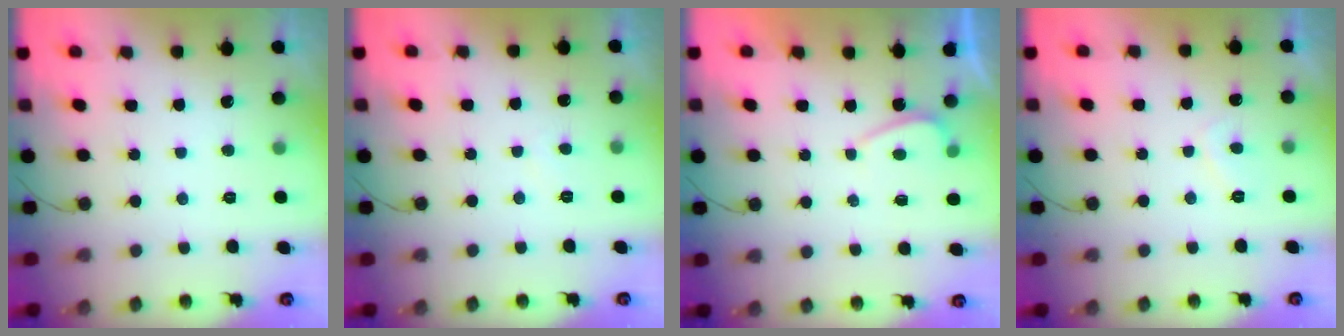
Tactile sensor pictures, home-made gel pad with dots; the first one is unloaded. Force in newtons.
{"total": 1.6, "press": 1.6, "slide": 0.4}
{"total": 0.6, "press": 0.4, "slide": 0.5}
{"total": 2.1, "press": 2.0, "slide": 0.8}